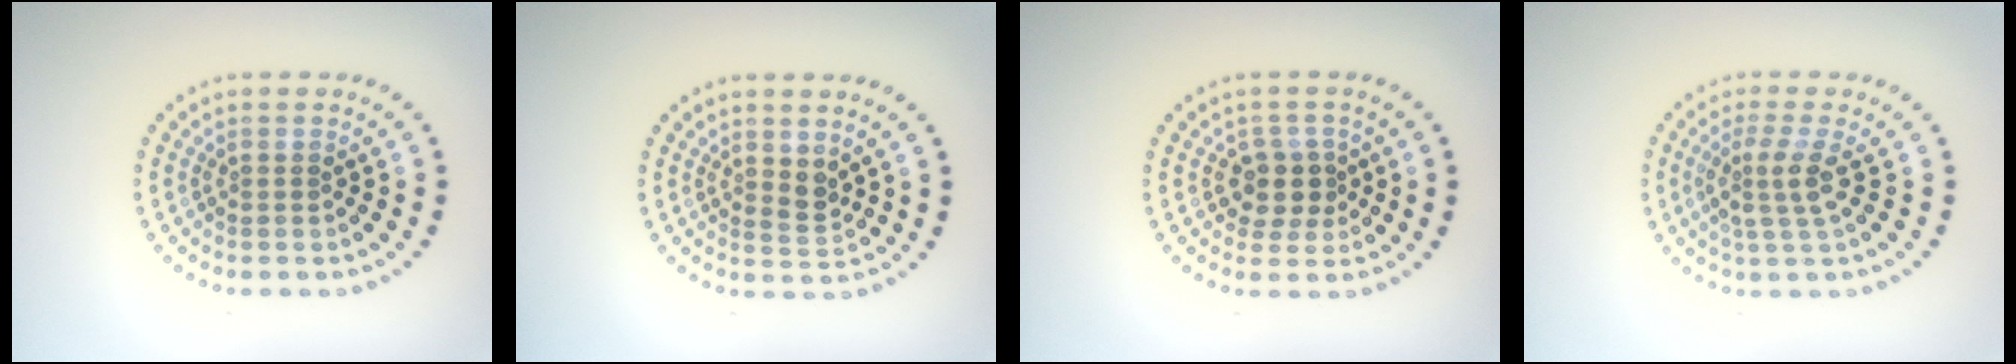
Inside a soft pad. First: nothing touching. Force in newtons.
{"total": 1.4, "press": 1.3, "slide": 0.7}
{"total": 2.5, "press": 2.3, "slide": 1.1}
{"total": 2.8, "press": 2.1, "slide": 1.8}